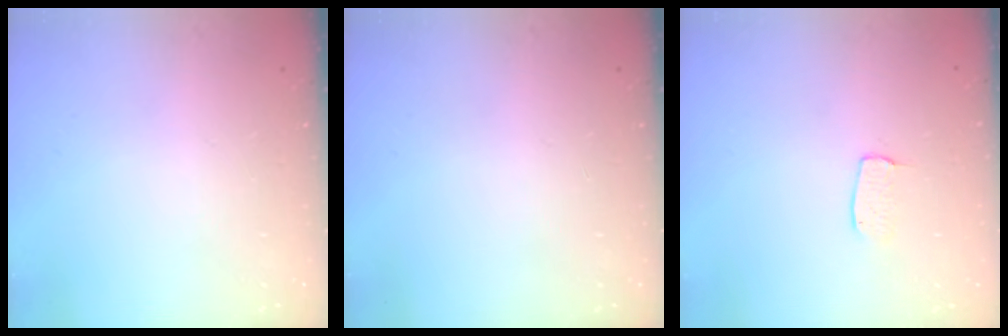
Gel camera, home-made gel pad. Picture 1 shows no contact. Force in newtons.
{"total": 0.0}
{"total": 4.7, "press": 4.7, "slide": 0.3}